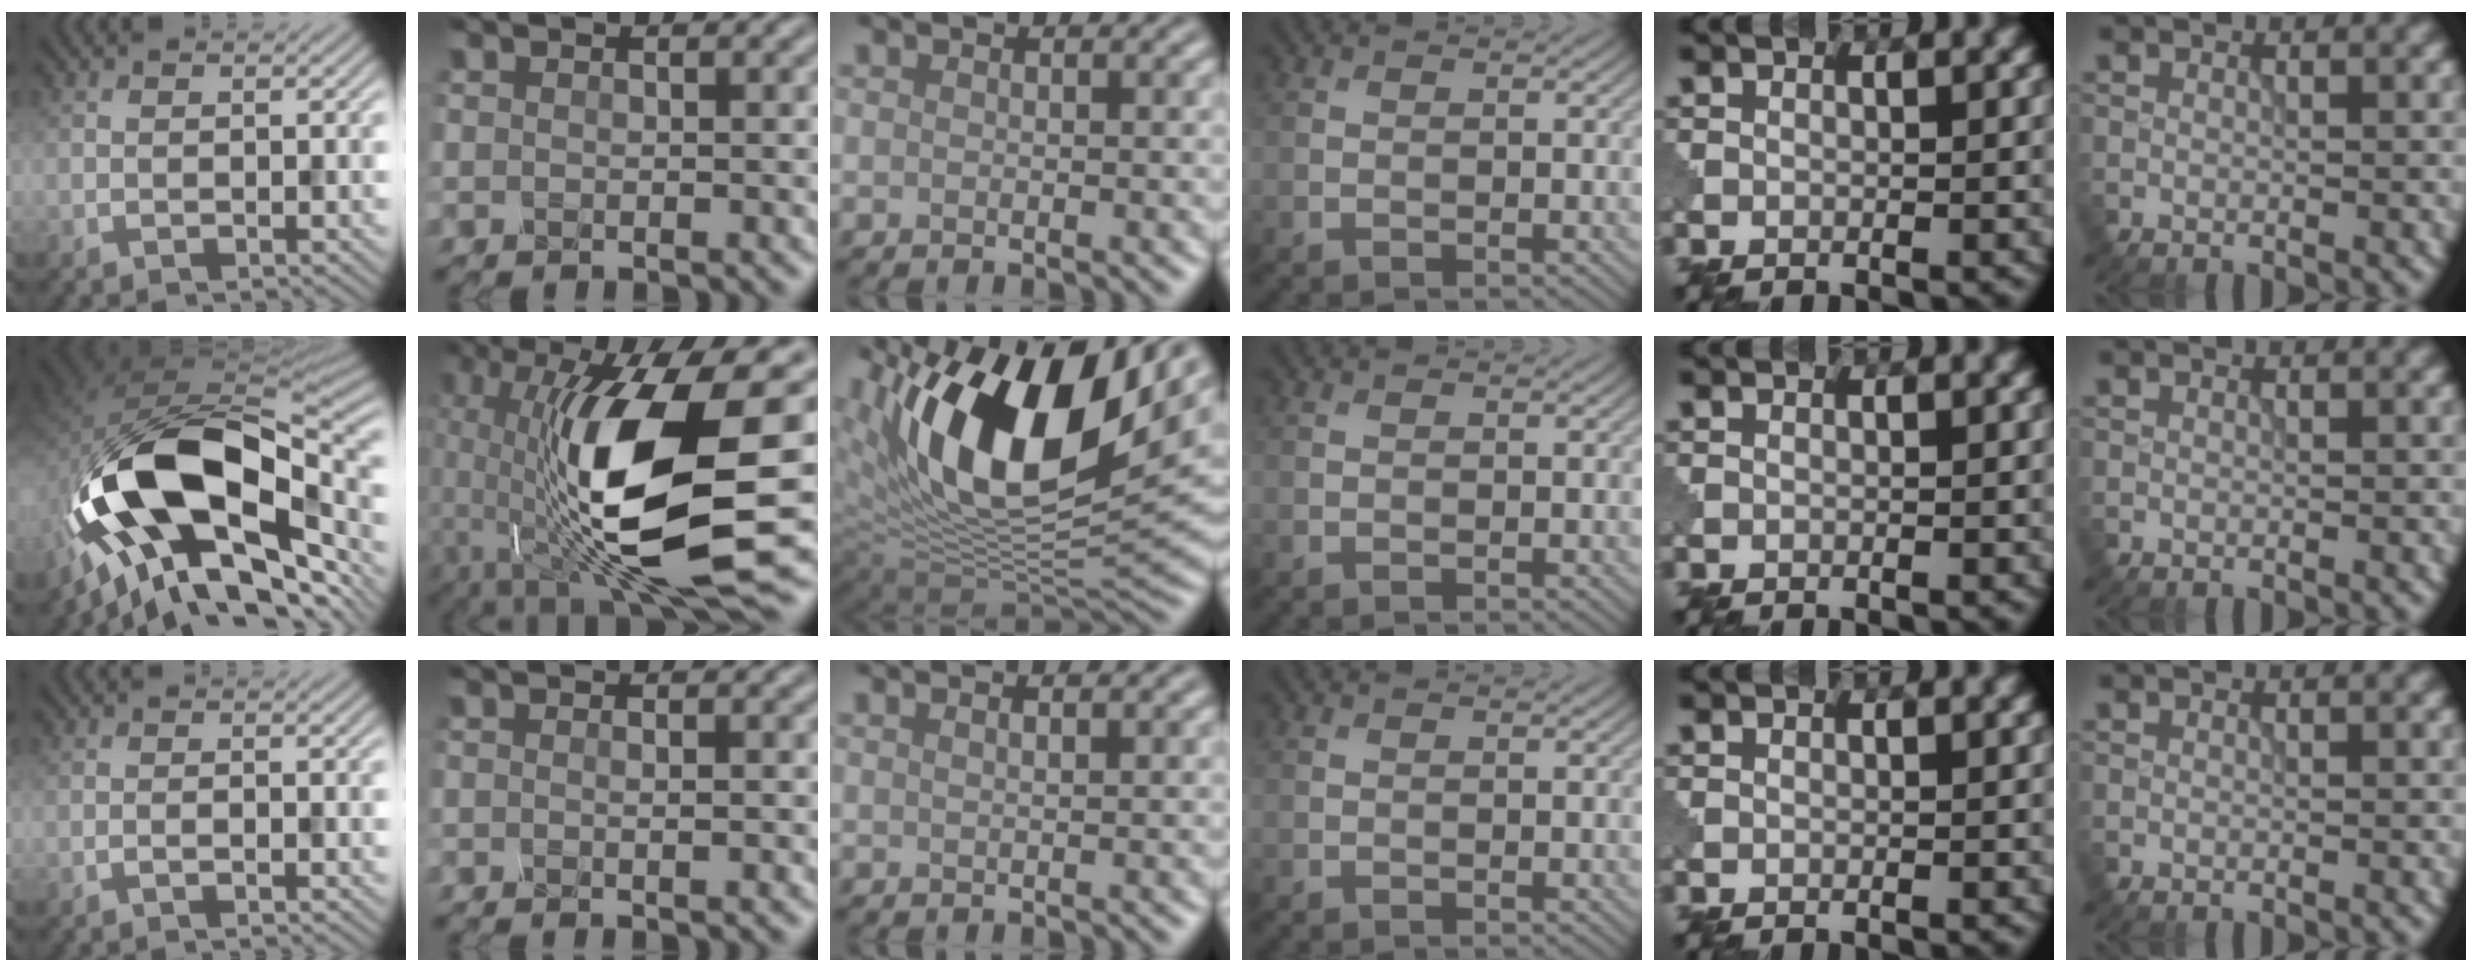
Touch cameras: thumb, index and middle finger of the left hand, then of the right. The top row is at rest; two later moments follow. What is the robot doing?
{"motion": "shake", "object": "medicine bottle"}